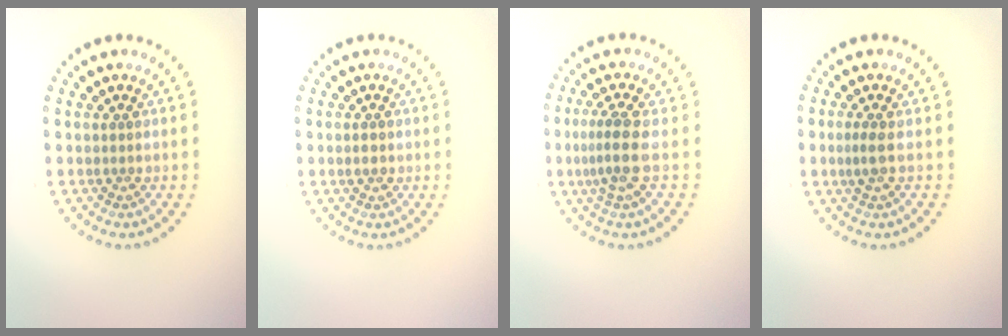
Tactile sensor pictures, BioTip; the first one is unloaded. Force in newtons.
{"total": 1.1, "press": 1.1, "slide": 0.1}
{"total": 2.8, "press": 2.1, "slide": 1.9}
{"total": 1.4, "press": 1.1, "slide": 0.7}